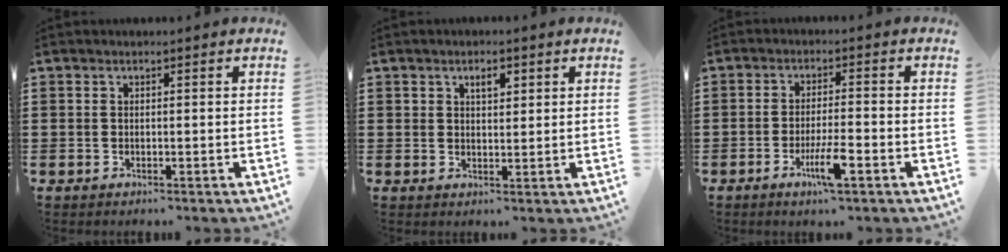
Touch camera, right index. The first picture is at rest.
{"total": 2.3, "force": [1.2, 1.3, 1.5], "torque": [-0.027, 0.004, 0.019]}
{"total": 5.7, "force": [-2.6, 0.7, 5.0], "torque": [-0.101, -0.013, -0.049]}